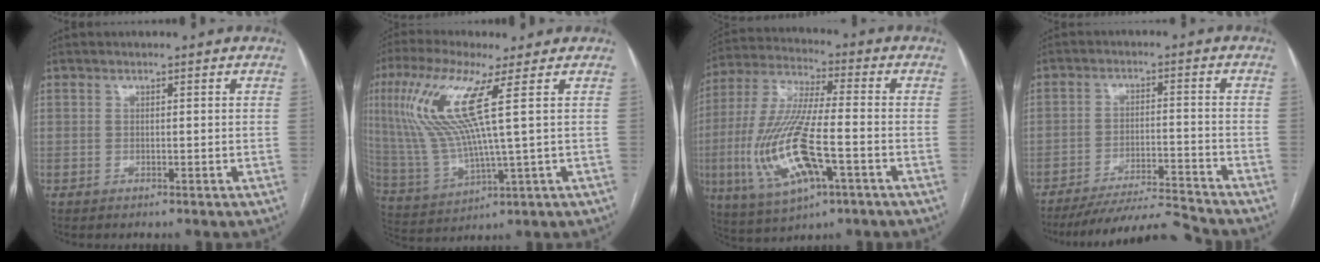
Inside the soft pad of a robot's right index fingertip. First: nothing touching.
{"total": 13.4, "force": [4.4, 0.8, 12.6], "torque": [-0.296, 0.005, 0.089]}
{"total": 17.2, "force": [-5.0, 4.0, 16.0], "torque": [-0.348, -0.013, -0.084]}
{"total": 9.9, "force": [-9.6, -1.3, 1.5], "torque": [-0.021, 0.005, -0.171]}